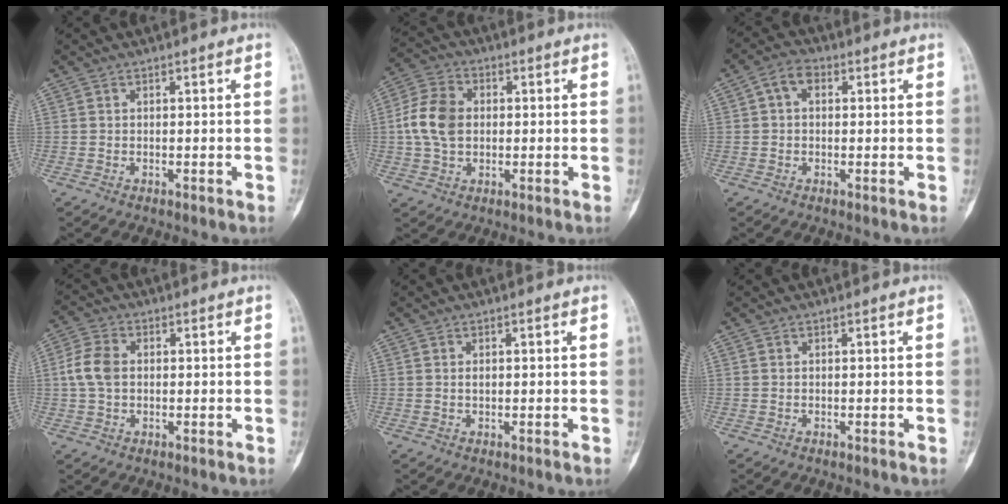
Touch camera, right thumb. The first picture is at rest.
{"total": 9.4, "force": [0.3, 6.8, 6.5], "torque": [-0.123, 0.015, 0.001]}
{"total": 4.5, "force": [1.0, 3.2, 3.0], "torque": [-0.042, 0.017, 0.010]}
{"total": 6.0, "force": [0.3, 4.2, 4.2], "torque": [-0.093, 0.012, 0.000]}
{"total": 0.8, "force": [0.1, 0.5, 0.6], "torque": [-0.006, 0.001, 0.003]}
{"total": 0.0}